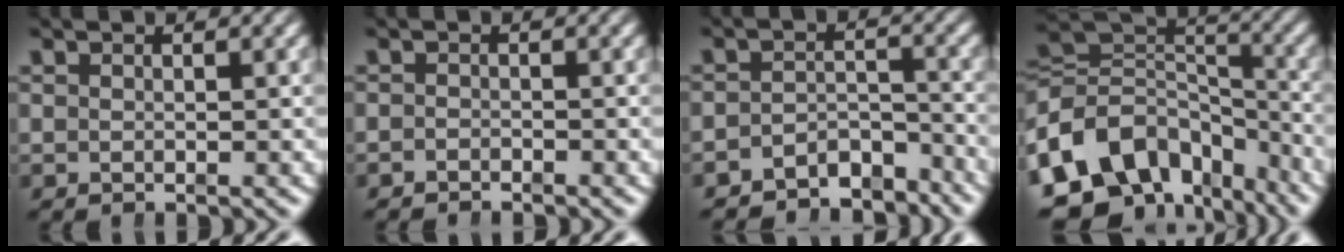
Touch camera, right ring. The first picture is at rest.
{"total": 1.3, "force": [-1.2, 0.0, -0.2], "torque": [0.001, -0.012, -0.018]}
{"total": 6.6, "force": [-5.7, 2.5, 1.9], "torque": [-0.016, -0.020, -0.090]}
{"total": 14.9, "force": [-3.4, 11.6, 8.6], "torque": [-0.179, -0.046, -0.048]}